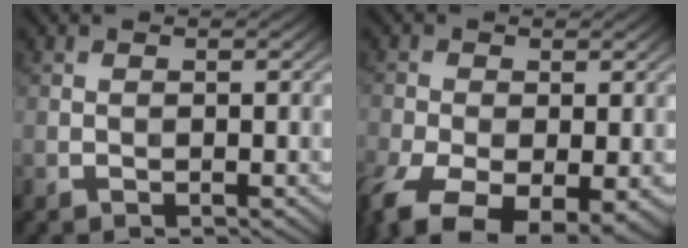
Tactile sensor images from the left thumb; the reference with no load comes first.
{"total": 12.6, "force": [-7.2, 6.3, 8.2], "torque": [-0.185, -0.061, -0.107]}